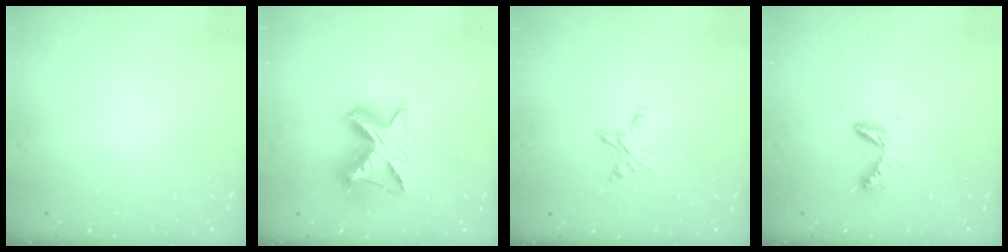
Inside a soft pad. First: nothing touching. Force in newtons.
{"total": 10.5, "press": 10.4, "slide": 1.0}
{"total": 6.4, "press": 6.4, "slide": 0.5}
{"total": 5.6, "press": 5.6, "slide": 0.5}